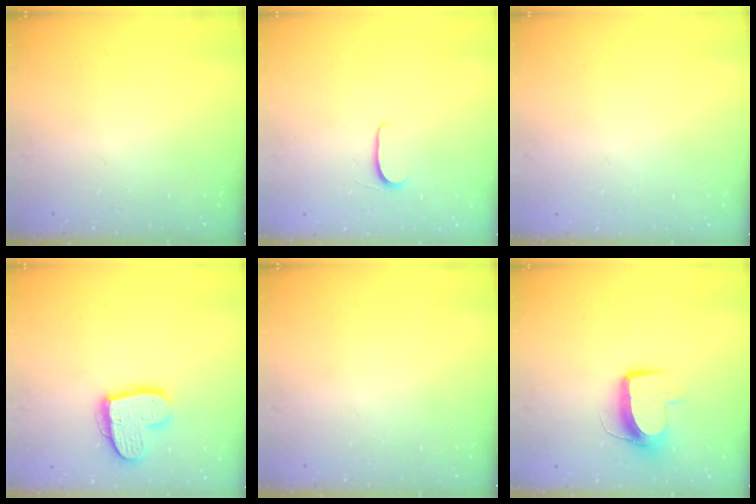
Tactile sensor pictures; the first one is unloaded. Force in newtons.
{"total": 5.0, "press": 5.0, "slide": 0.5}
{"total": 0.0}
{"total": 15.4, "press": 15.4, "slide": 1.2}
{"total": 0.0}
{"total": 9.7, "press": 9.7, "slide": 0.6}